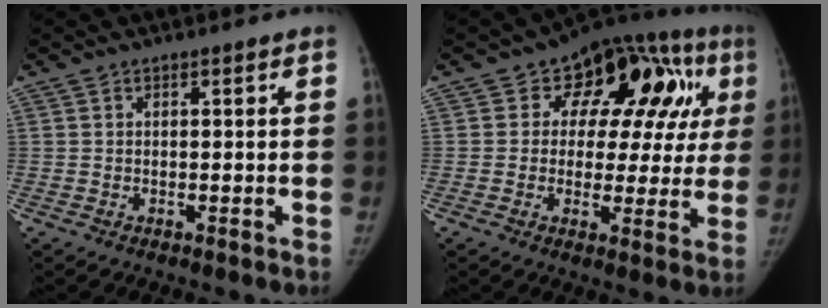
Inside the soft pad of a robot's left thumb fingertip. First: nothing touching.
{"total": 18.3, "force": [5.9, 11.3, 13.1], "torque": [-0.100, 0.018, 0.069]}